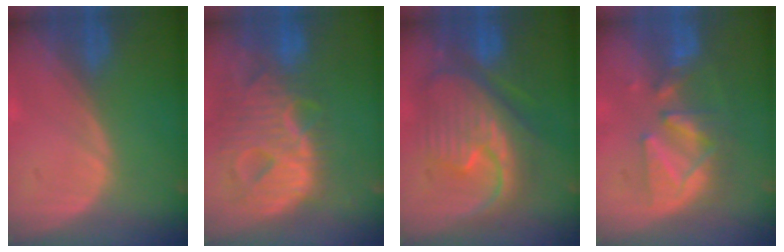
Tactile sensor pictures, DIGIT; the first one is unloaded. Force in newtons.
{"total": 13.0, "press": 10.9, "slide": 7.0}
{"total": 12.2, "press": 12.1, "slide": 1.4}
{"total": 8.6, "press": 8.3, "slide": 2.0}